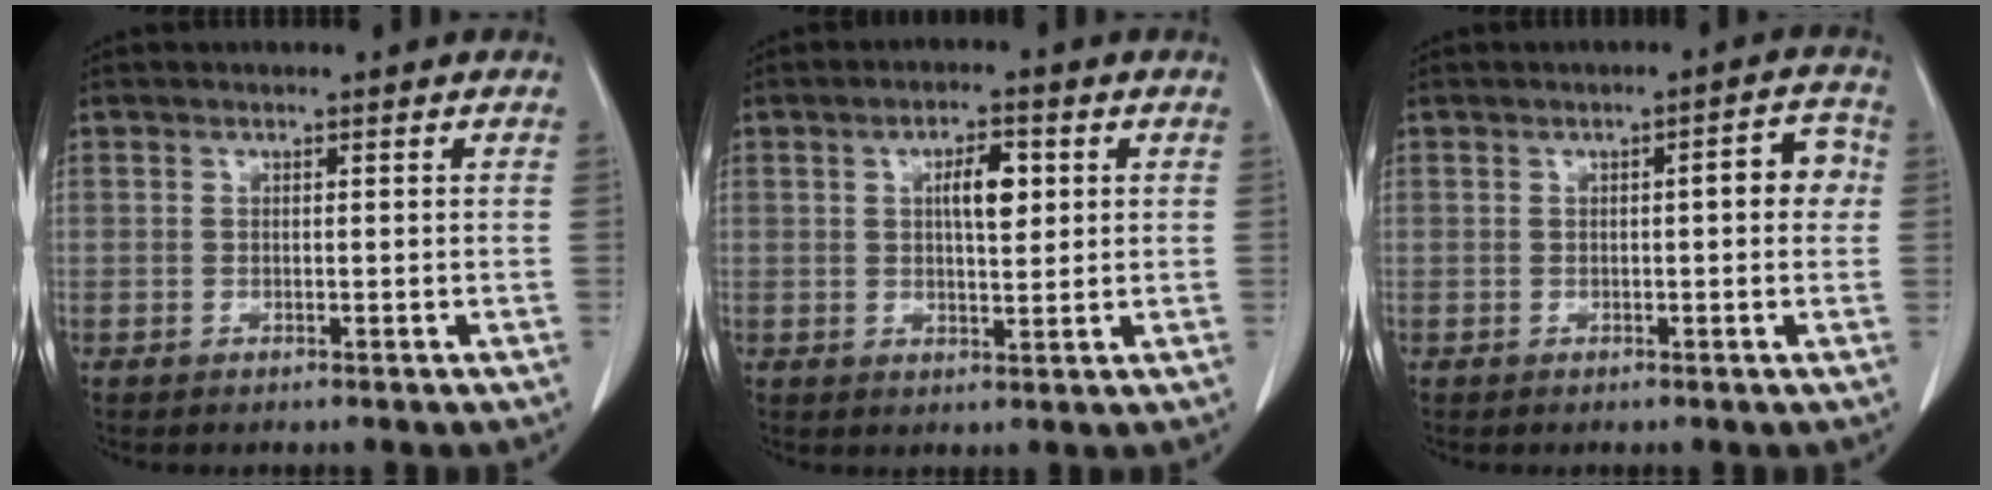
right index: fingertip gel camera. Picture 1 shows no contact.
{"total": 5.1, "force": [1.4, 1.7, 4.6], "torque": [-0.077, 0.005, 0.023]}
{"total": 4.3, "force": [0.3, 1.2, 4.1], "torque": [-0.047, 0.016, -0.001]}